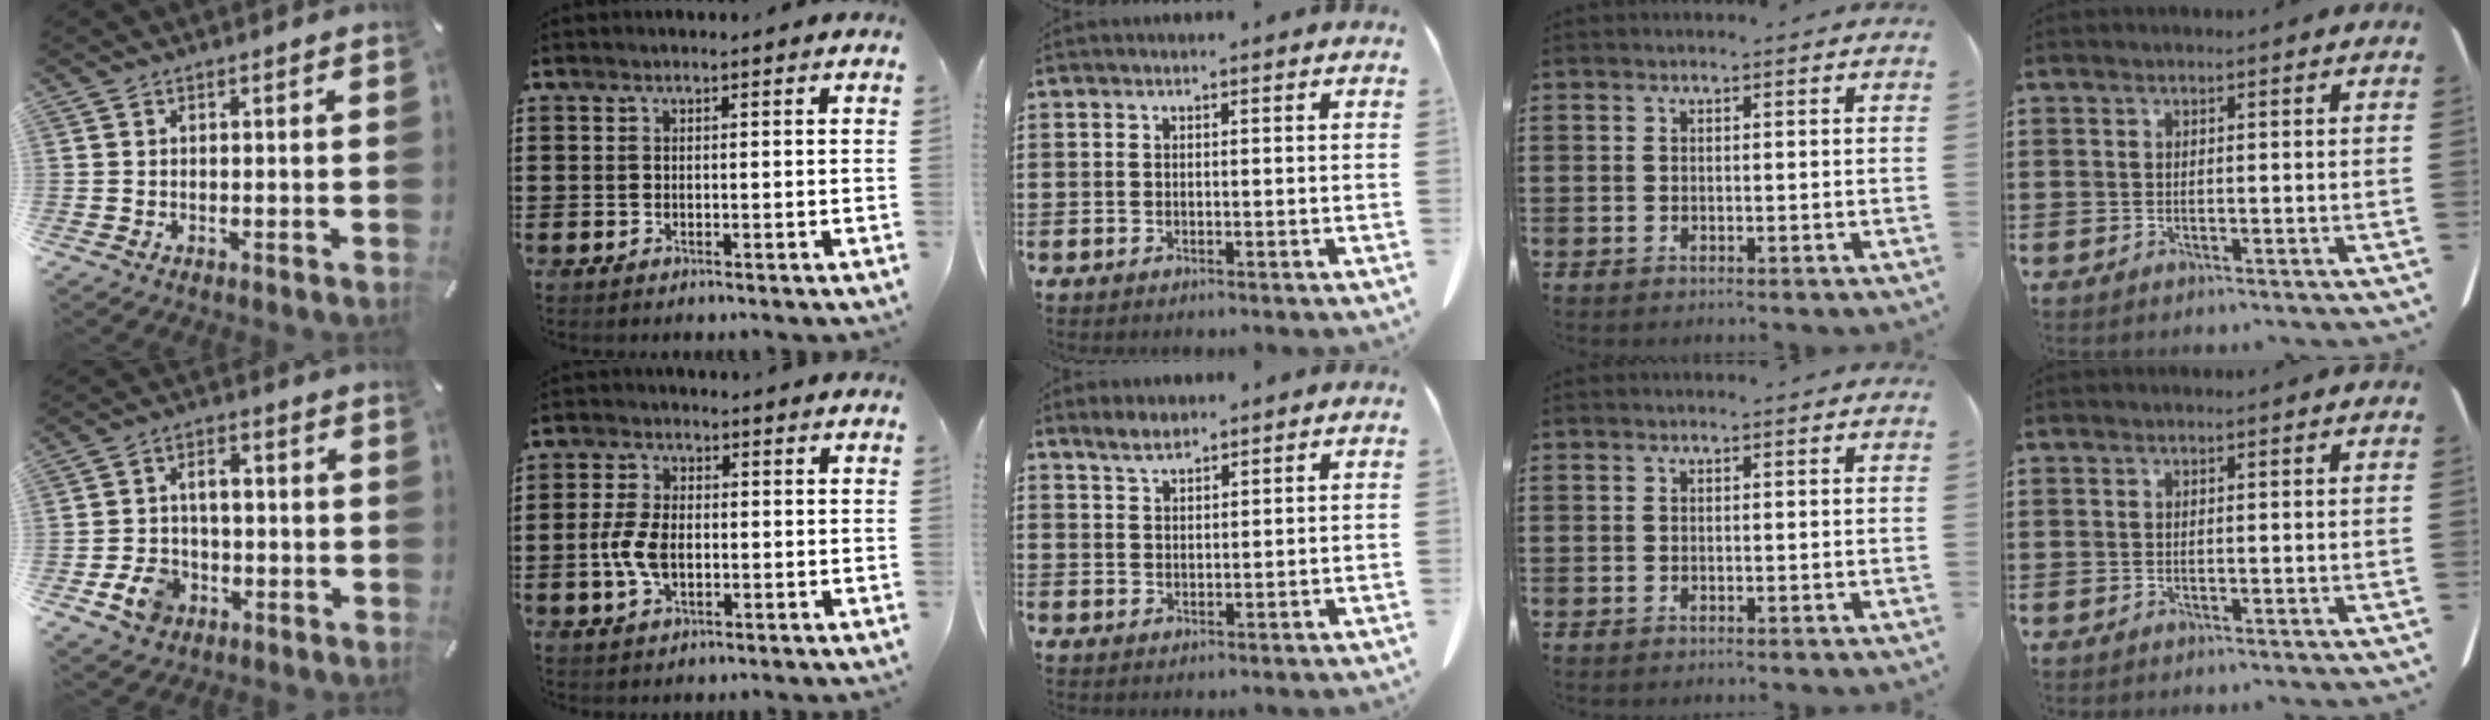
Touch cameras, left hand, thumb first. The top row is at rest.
{"thumb": {"total": 8.5, "force": [-1.9, 6.9, 4.7], "torque": [-0.094, 0.018, -0.032]}, "index": {"total": 5.7, "force": [-0.7, 3.1, 4.7], "torque": [-0.112, -0.002, -0.019]}, "middle": {"total": 2.9, "force": [2.4, 0.8, 1.4], "torque": [-0.034, 0.001, 0.046]}}